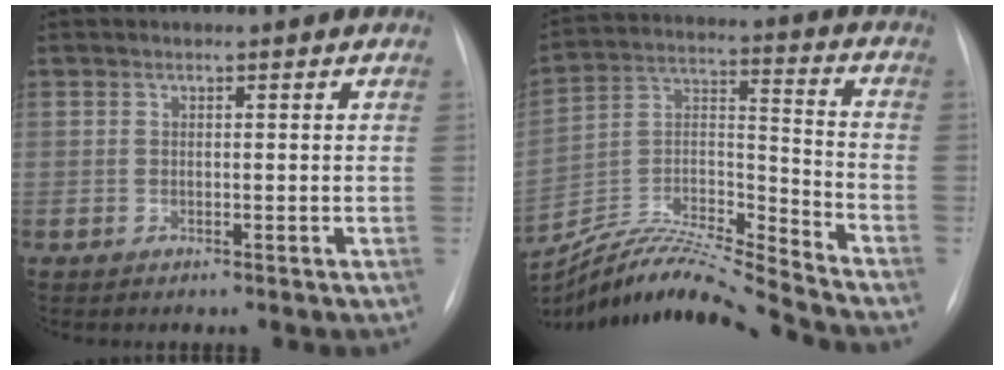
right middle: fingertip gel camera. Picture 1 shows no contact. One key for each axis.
{"total": 16.7, "fx": -16.0, "fy": -1.0, "fz": 4.6, "tx": -0.084, "ty": 0.026, "tz": -0.291}